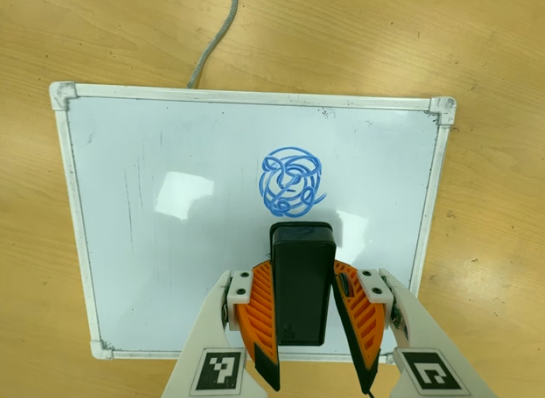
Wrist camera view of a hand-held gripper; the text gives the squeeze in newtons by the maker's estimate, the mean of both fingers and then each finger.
{"total": 4.3, "left": 3.4, "right": 5.2}